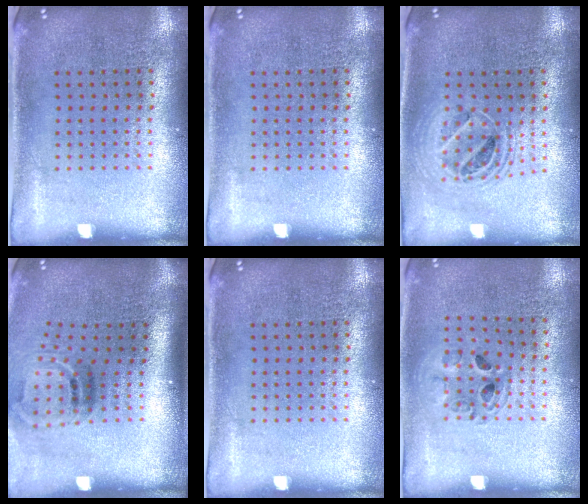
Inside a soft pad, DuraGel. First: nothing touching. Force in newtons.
{"total": 0.0}
{"total": 1.7, "press": 1.5, "slide": 0.8}
{"total": 2.0, "press": 1.3, "slide": 1.6}
{"total": 0.0}
{"total": 1.0, "press": 1.0, "slide": 0.1}